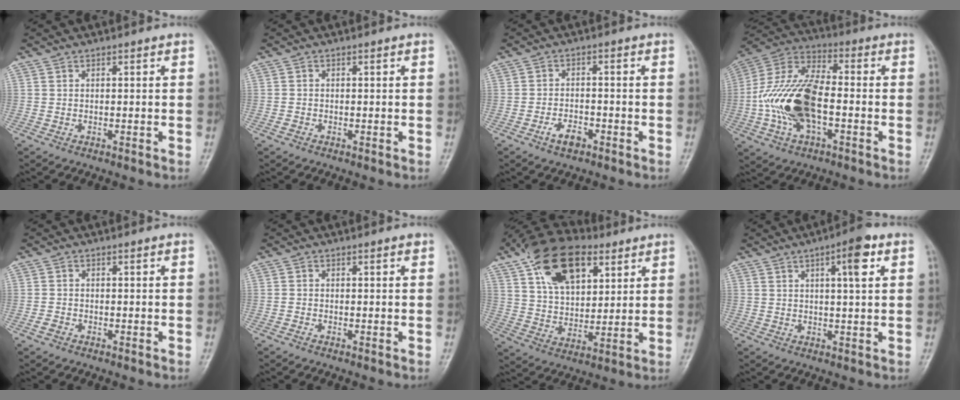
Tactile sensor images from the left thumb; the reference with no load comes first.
{"total": 0.8, "force": [-0.4, 0.6, 0.4], "torque": [-0.010, 0.003, -0.009]}
{"total": 3.7, "force": [-2.2, 2.0, 2.2], "torque": [-0.034, 0.015, -0.039]}
{"total": 17.6, "force": [-3.0, 9.4, 14.5], "torque": [-0.282, 0.030, -0.057]}
{"total": 1.5, "force": [-0.9, 1.0, 0.7], "torque": [-0.015, 0.004, -0.019]}
{"total": 0.9, "force": [0.0, 0.5, 0.7], "torque": [-0.007, 0.008, -0.001]}
{"total": 17.3, "force": [8.5, 9.7, 11.5], "torque": [-0.167, -0.017, 0.149]}
{"total": 6.5, "force": [2.6, 1.5, 5.8], "torque": [-0.081, 0.000, 0.034]}